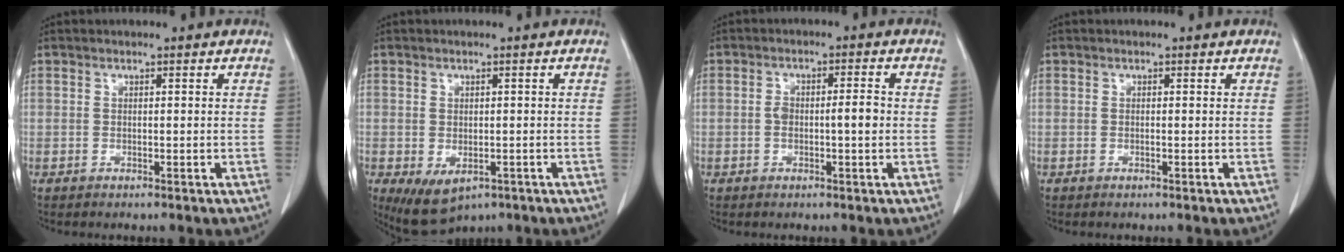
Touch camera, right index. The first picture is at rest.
{"total": 6.2, "force": [-2.8, 3.8, 4.1], "torque": [-0.065, -0.006, -0.030]}
{"total": 4.2, "force": [-0.3, 1.2, 4.0], "torque": [-0.074, 0.013, -0.004]}
{"total": 0.0}